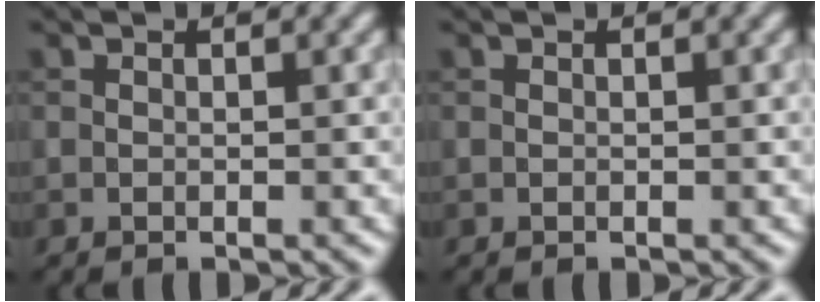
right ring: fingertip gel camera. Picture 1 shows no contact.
{"total": 0.0}